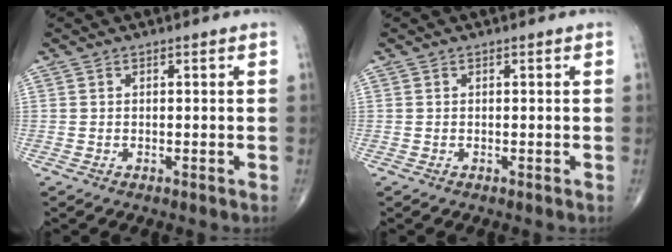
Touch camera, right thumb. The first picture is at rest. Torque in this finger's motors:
{"motor_torque": [0.02, 0.02, 0.00, 0.00, 0.00]}